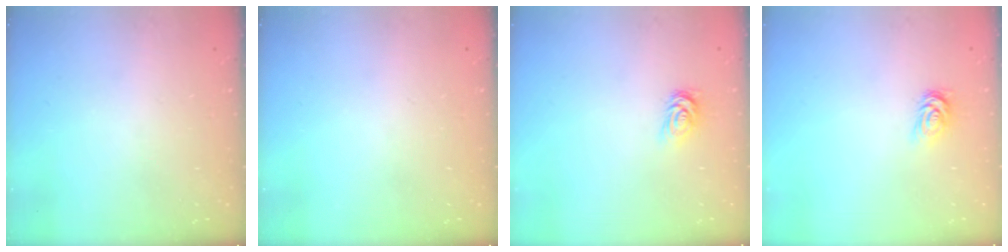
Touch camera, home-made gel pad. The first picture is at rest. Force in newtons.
{"total": 0.0}
{"total": 2.5, "press": 2.5, "slide": 0.4}
{"total": 2.5, "press": 2.5, "slide": 0.4}